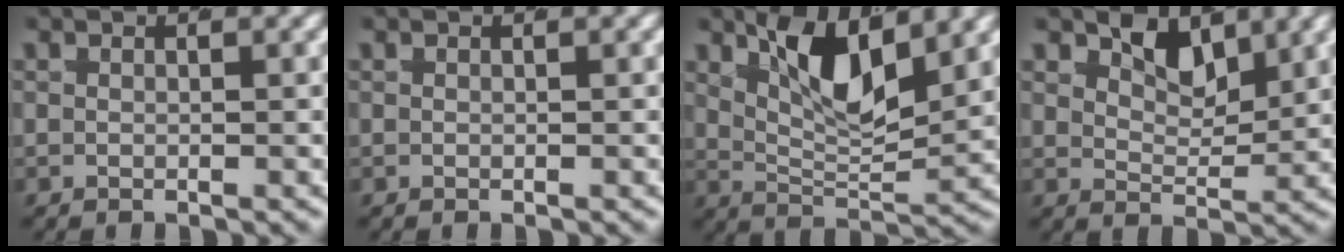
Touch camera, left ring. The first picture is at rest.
{"total": 0.0}
{"total": 6.6, "force": [2.5, 2.9, 5.4], "torque": [-0.094, -0.015, 0.043]}
{"total": 4.8, "force": [2.5, 3.0, 2.8], "torque": [-0.059, -0.017, 0.042]}